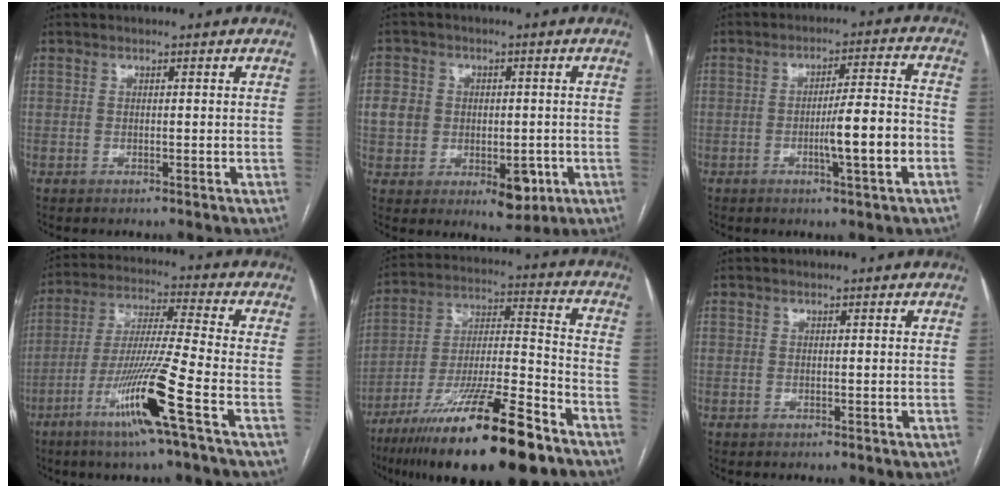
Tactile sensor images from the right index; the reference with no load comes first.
{"total": 10.1, "force": [-1.7, 7.9, 6.0], "torque": [-0.078, 0.012, -0.011]}
{"total": 8.4, "force": [-2.6, 0.3, 7.9], "torque": [-0.122, 0.006, -0.042]}
{"total": 13.6, "force": [-6.4, -1.6, 11.9], "torque": [-0.235, -0.023, -0.123]}
{"total": 22.9, "force": [-15.2, 2.8, 17.0], "torque": [-0.274, -0.031, -0.260]}
{"total": 0.0}